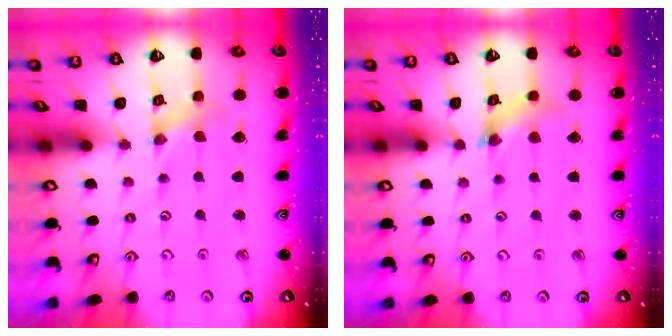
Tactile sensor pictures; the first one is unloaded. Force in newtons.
{"total": 4.4, "press": 4.4, "slide": 0.6}